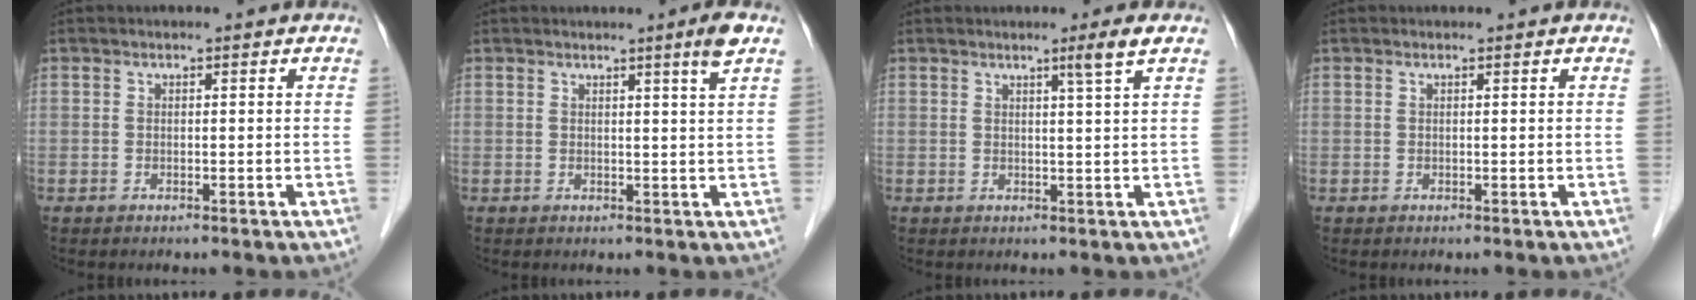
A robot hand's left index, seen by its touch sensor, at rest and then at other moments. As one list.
[{"total": 2.3, "force": [1.4, -0.7, 1.6], "torque": [-0.026, -0.009, 0.024]}, {"total": 2.3, "force": [1.4, -1.0, 1.6], "torque": [-0.036, -0.011, 0.030]}, {"total": 0.0}]